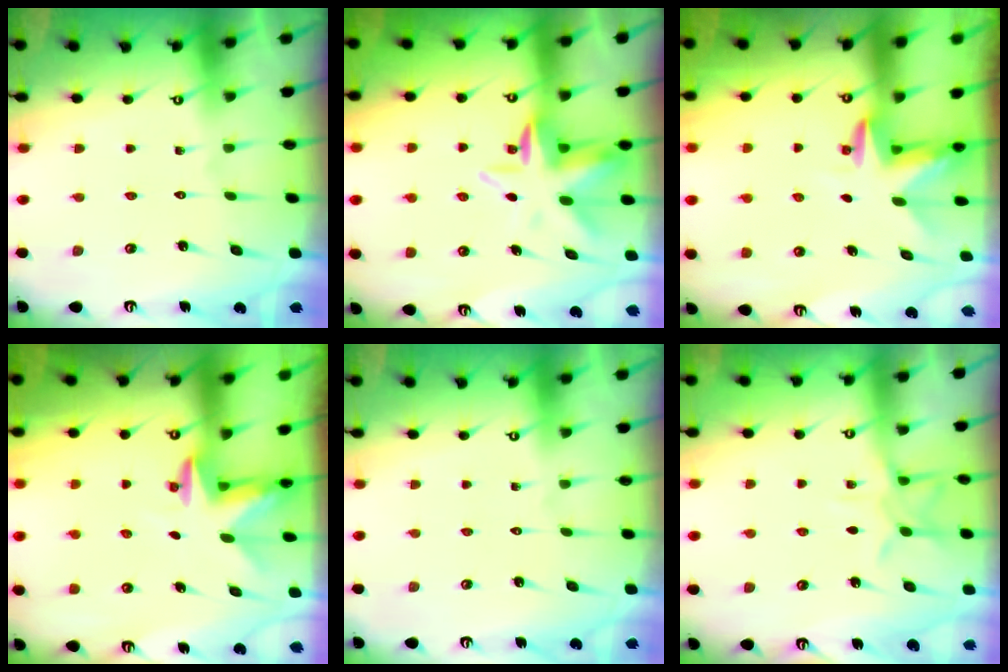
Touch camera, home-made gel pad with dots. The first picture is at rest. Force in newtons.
{"total": 8.3, "press": 8.1, "slide": 1.5}
{"total": 3.4, "press": 3.4, "slide": 0.1}
{"total": 2.6, "press": 2.5, "slide": 0.4}
{"total": 0.0}
{"total": 9.3, "press": 9.3, "slide": 0.6}